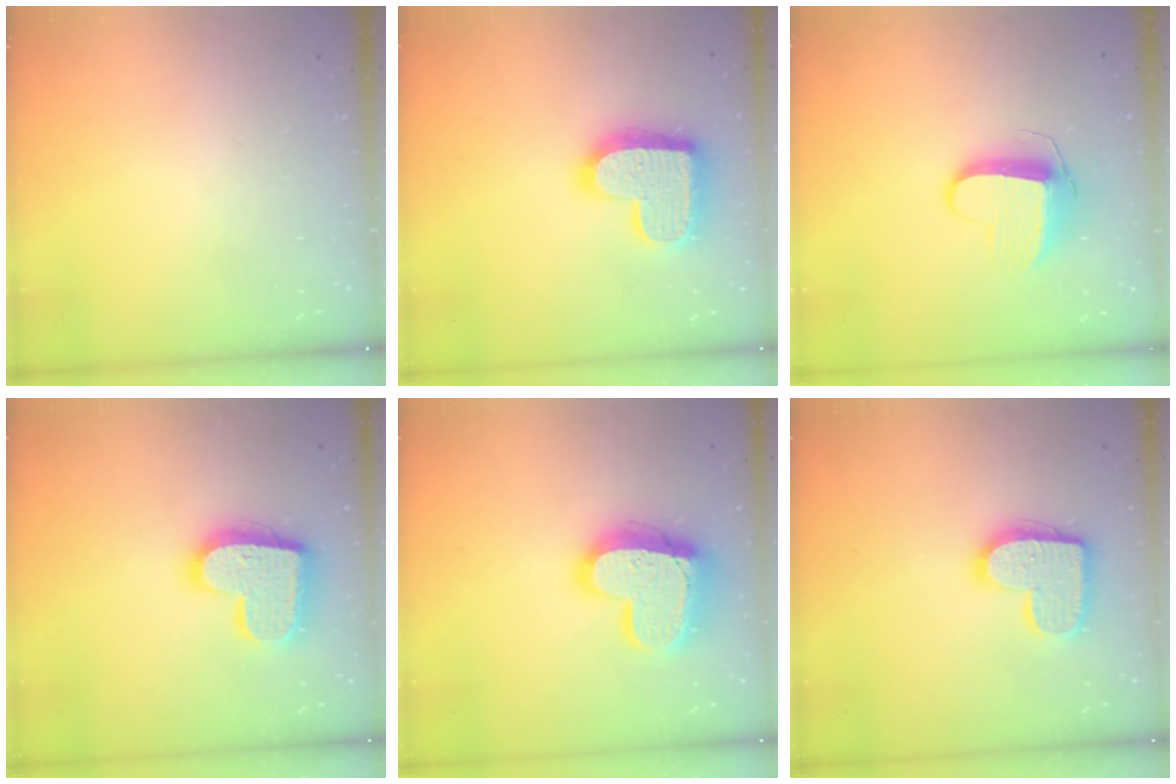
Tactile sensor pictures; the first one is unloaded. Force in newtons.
{"total": 17.7, "press": 17.7, "slide": 1.2}
{"total": 9.5, "press": 9.5, "slide": 0.2}
{"total": 18.0, "press": 18.0, "slide": 1.1}
{"total": 19.3, "press": 19.2, "slide": 2.0}
{"total": 14.5, "press": 14.5, "slide": 0.7}